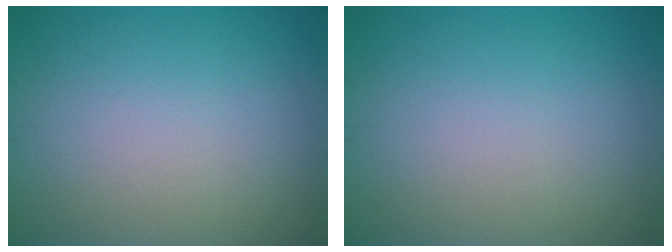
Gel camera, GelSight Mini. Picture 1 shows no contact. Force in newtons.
{"total": 0.0}